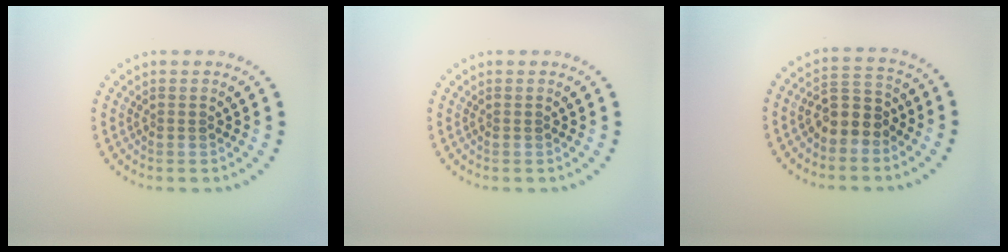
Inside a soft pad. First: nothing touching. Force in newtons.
{"total": 0.0}
{"total": 3.4, "press": 3.2, "slide": 1.1}